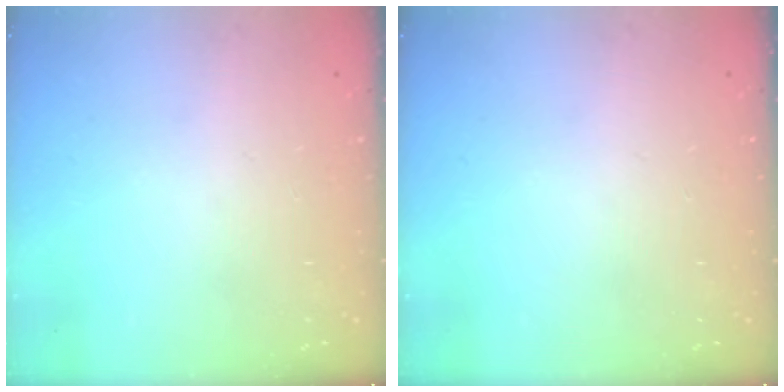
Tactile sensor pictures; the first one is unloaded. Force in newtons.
{"total": 0.0}